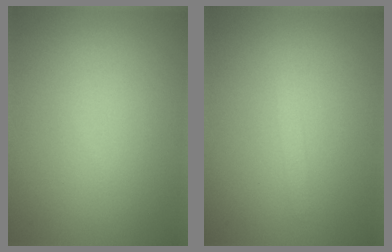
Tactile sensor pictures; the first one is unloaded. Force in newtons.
{"total": 0.8, "press": 0.8, "slide": 0.0}